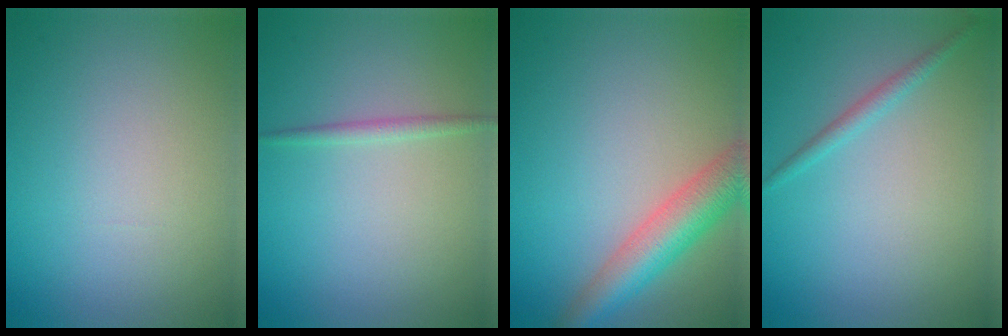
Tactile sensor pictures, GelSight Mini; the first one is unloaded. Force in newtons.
{"total": 1.0, "press": 1.0, "slide": 0.0}
{"total": 5.2, "press": 5.2, "slide": 0.3}
{"total": 1.3, "press": 1.3, "slide": 0.0}